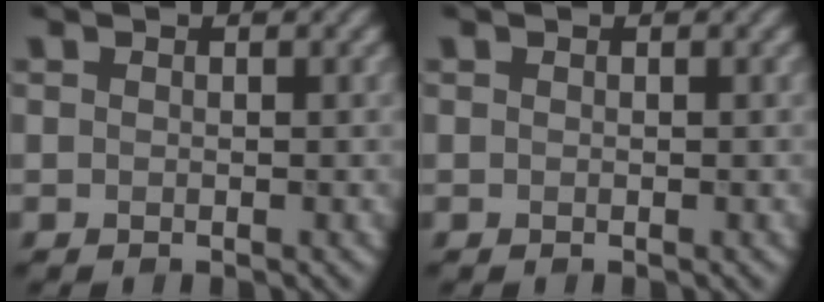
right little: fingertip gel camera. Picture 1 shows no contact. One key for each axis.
{"total": 0.0}